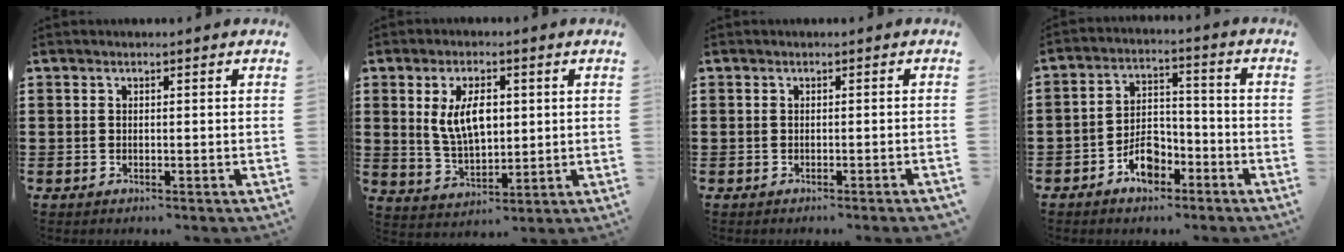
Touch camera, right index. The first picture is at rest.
{"total": 7.5, "force": [1.6, 3.8, 6.3], "torque": [-0.123, 0.007, 0.025]}
{"total": 0.8, "force": [-0.6, -0.2, 0.5], "torque": [-0.008, -0.002, -0.012]}
{"total": 6.3, "force": [-4.0, 3.3, 3.7], "torque": [-0.064, 0.015, -0.072]}